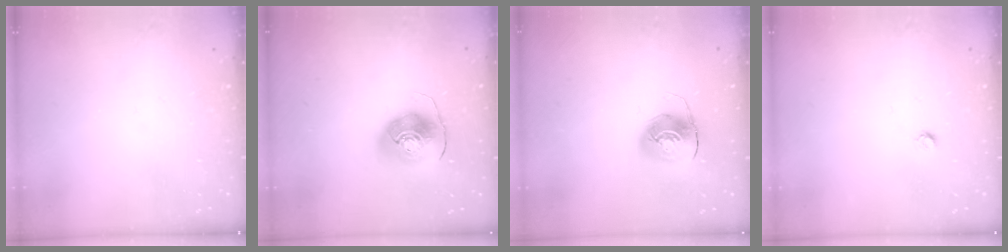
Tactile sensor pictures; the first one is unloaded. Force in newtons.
{"total": 10.2, "press": 10.1, "slide": 1.5}
{"total": 8.6, "press": 8.6, "slide": 0.6}
{"total": 3.5, "press": 3.4, "slide": 0.4}